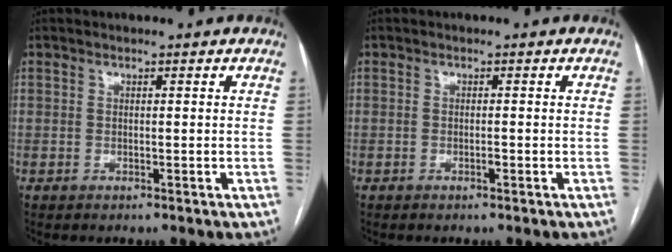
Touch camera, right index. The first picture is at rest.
{"total": 0.6, "force": [-0.3, 0.2, 0.5], "torque": [-0.011, 0.001, -0.004]}